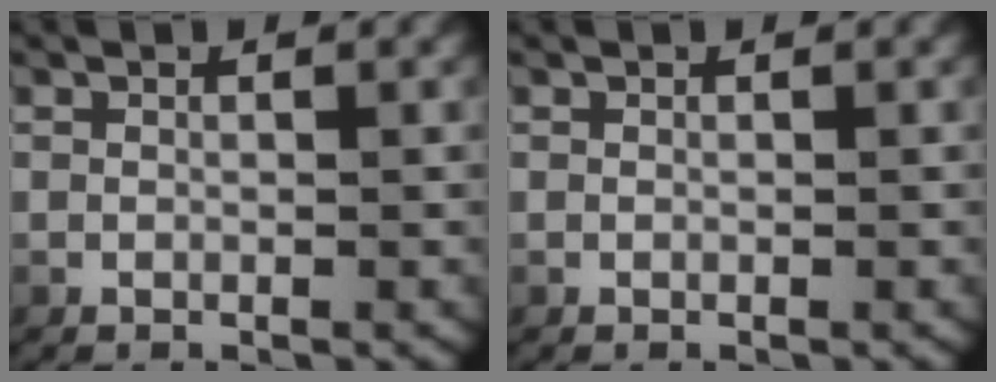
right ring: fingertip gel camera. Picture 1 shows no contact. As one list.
[{"total": 0.0}]